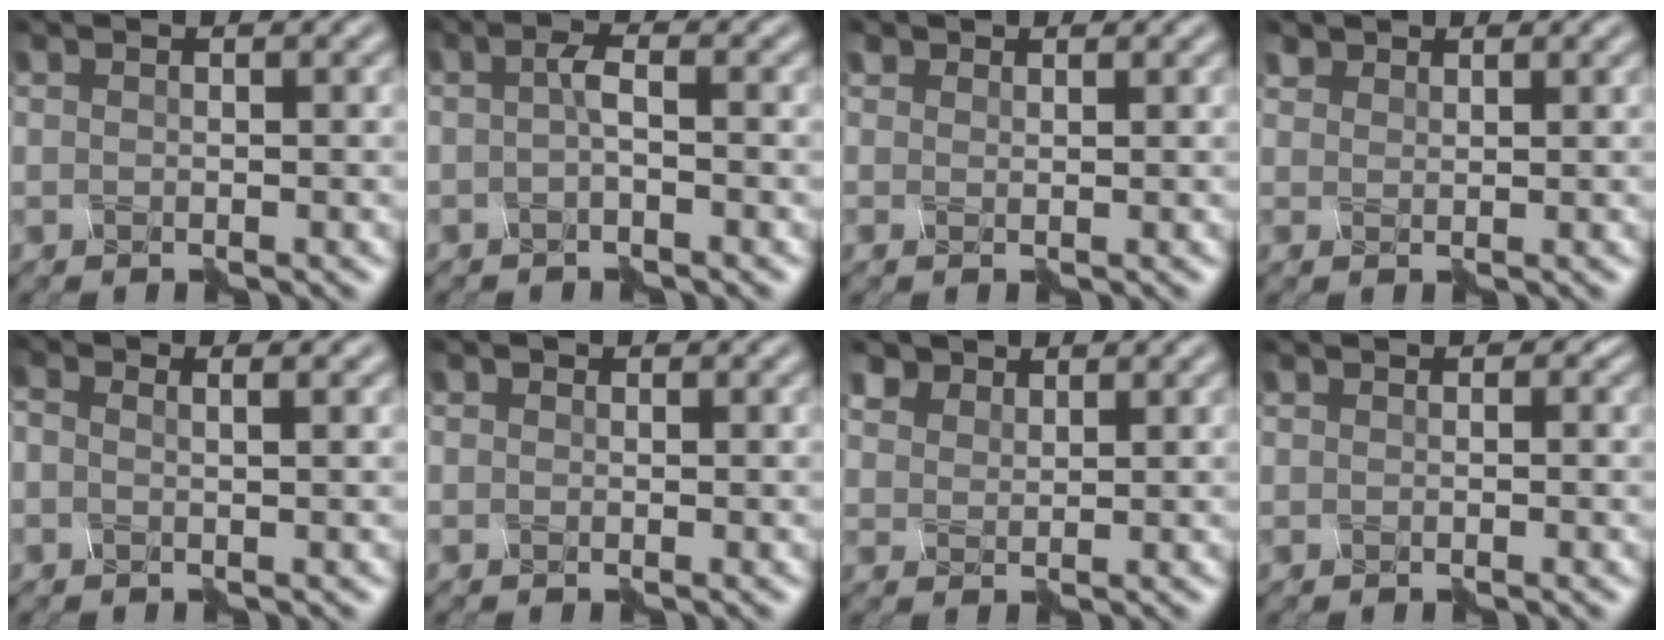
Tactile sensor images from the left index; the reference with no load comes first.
{"total": 1.4, "force": [-1.1, 0.0, 0.8], "torque": [-0.020, 0.003, -0.017]}
{"total": 0.9, "force": [0.8, 0.4, -0.2], "torque": [0.000, 0.002, 0.018]}
{"total": 1.3, "force": [1.1, 0.5, -0.4], "torque": [0.000, 0.004, 0.026]}
{"total": 2.6, "force": [0.6, 1.7, 1.9], "torque": [0.006, 0.027, -0.021]}
{"total": 0.8, "force": [-0.5, 0.3, -0.5], "torque": [0.009, 0.002, -0.007]}
{"total": 2.1, "force": [1.7, 1.2, -0.1], "torque": [-0.011, 0.005, 0.039]}
{"total": 0.9, "force": [-0.2, 0.8, 0.2], "torque": [0.003, 0.001, 0.002]}